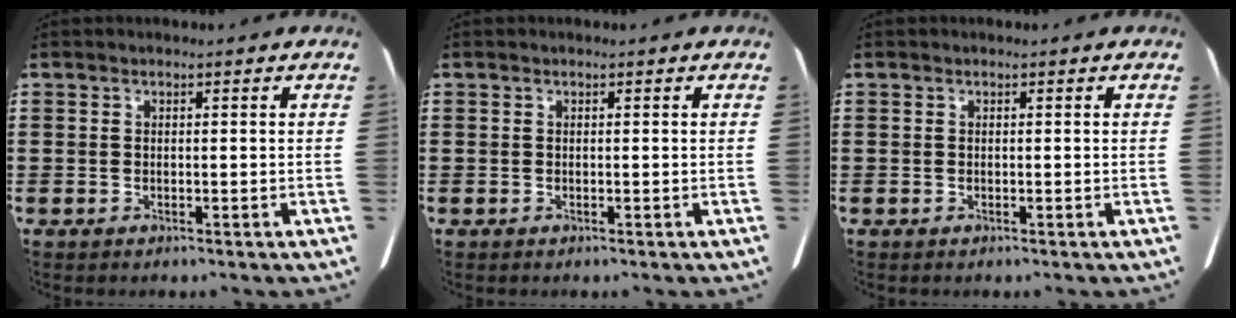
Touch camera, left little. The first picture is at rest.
{"total": 0.0}
{"total": 0.0}